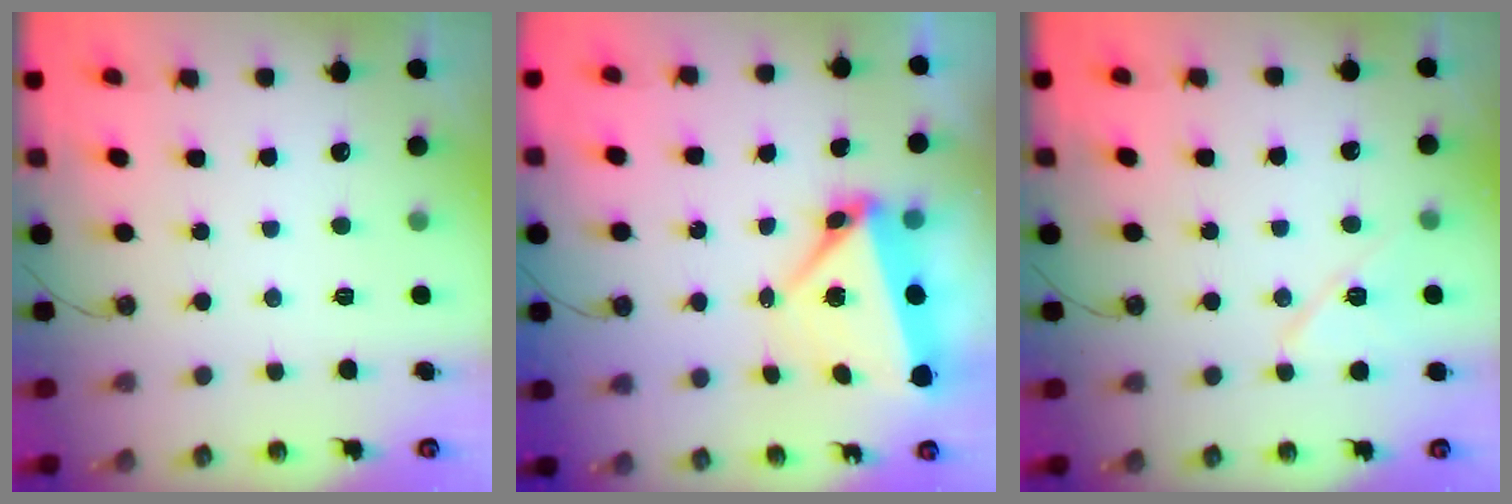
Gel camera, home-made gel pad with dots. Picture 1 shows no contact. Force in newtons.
{"total": 7.4, "press": 7.4, "slide": 0.9}
{"total": 8.9, "press": 8.9, "slide": 0.9}